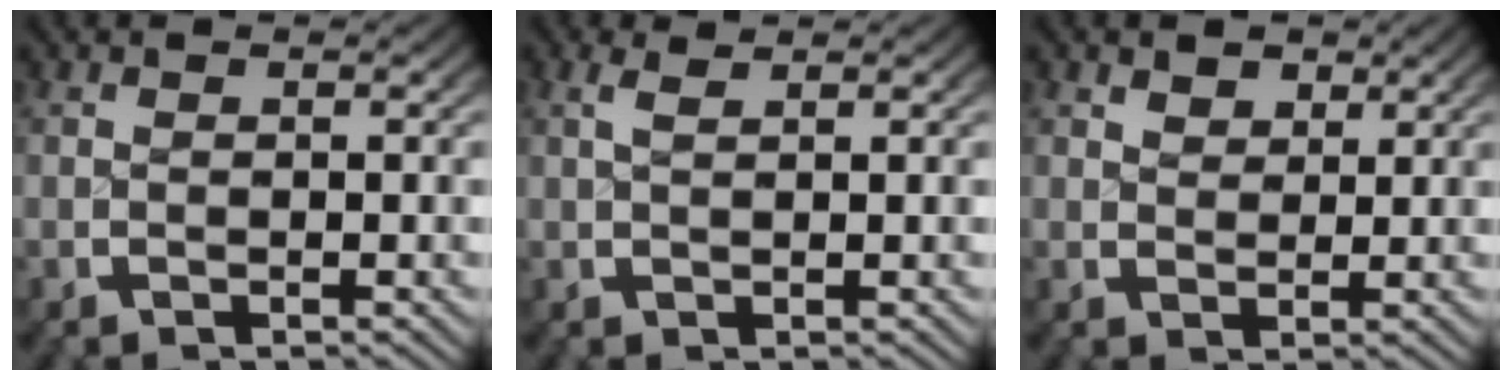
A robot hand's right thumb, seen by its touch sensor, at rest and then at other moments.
{"total": 1.1, "force": [0.9, 0.1, 0.6], "torque": [-0.007, 0.004, 0.019]}
{"total": 2.2, "force": [1.5, 1.4, 0.8], "torque": [-0.001, -0.007, 0.028]}